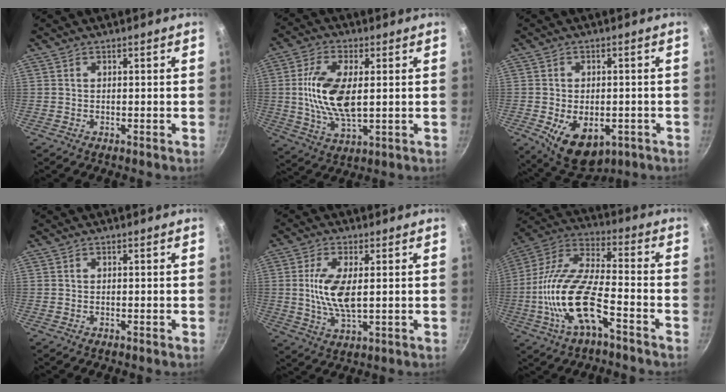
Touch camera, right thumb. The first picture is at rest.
{"total": 12.8, "force": [1.1, 6.1, 11.2], "torque": [-0.217, -0.002, 0.022]}
{"total": 11.3, "force": [-3.7, 7.1, 8.0], "torque": [-0.097, -0.003, -0.037]}
{"total": 0.0}
{"total": 9.0, "force": [0.8, 3.5, 8.2], "torque": [-0.166, -0.006, 0.016]}
{"total": 18.4, "force": [-6.7, 6.9, 15.6], "torque": [-0.304, 0.040, -0.145]}